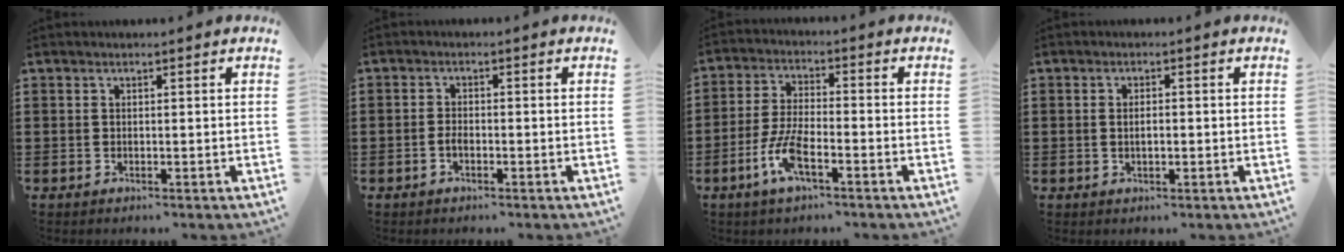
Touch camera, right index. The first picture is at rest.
{"total": 1.6, "force": [-0.8, 0.6, 1.3], "torque": [-0.035, -0.006, -0.016]}
{"total": 8.3, "force": [-4.3, 2.3, 6.7], "torque": [-0.165, -0.013, -0.085]}
{"total": 2.1, "force": [-0.2, 0.8, 1.9], "torque": [-0.035, 0.003, -0.005]}